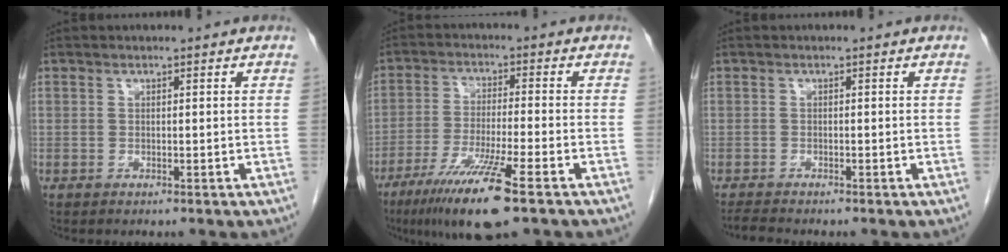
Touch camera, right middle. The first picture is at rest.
{"total": 11.5, "force": [-6.8, 0.1, 9.3], "torque": [-0.181, -0.031, -0.118]}
{"total": 1.6, "force": [-1.6, -0.2, 0.3], "torque": [-0.011, -0.009, -0.031]}